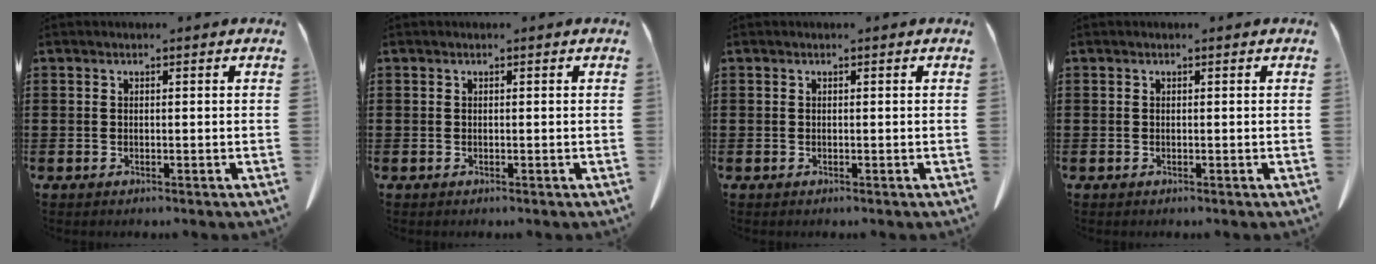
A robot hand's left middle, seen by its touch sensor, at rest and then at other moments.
{"total": 0.0}
{"total": 0.0}
{"total": 0.0}